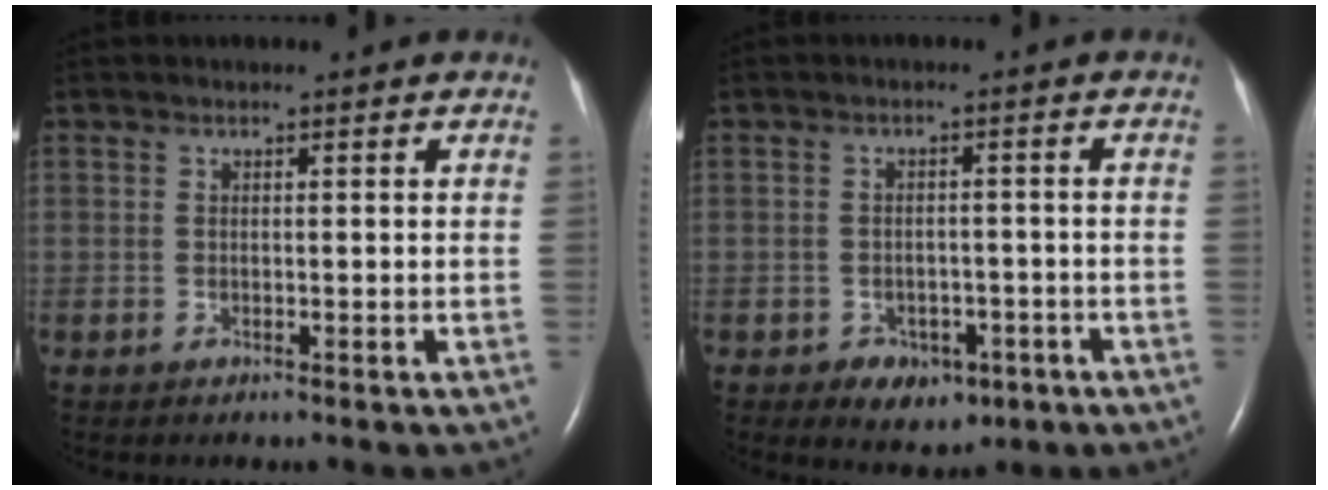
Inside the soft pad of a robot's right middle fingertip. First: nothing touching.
{"total": 5.3, "force": [-2.7, 3.7, 2.6], "torque": [-0.032, 0.010, -0.024]}